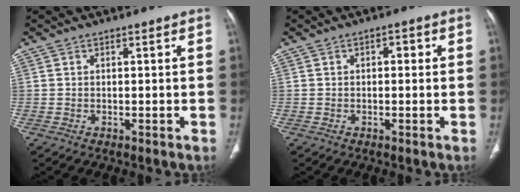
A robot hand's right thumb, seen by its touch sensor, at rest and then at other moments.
{"total": 1.7, "force": [0.3, 1.0, 1.3], "torque": [-0.008, 0.005, -0.002]}